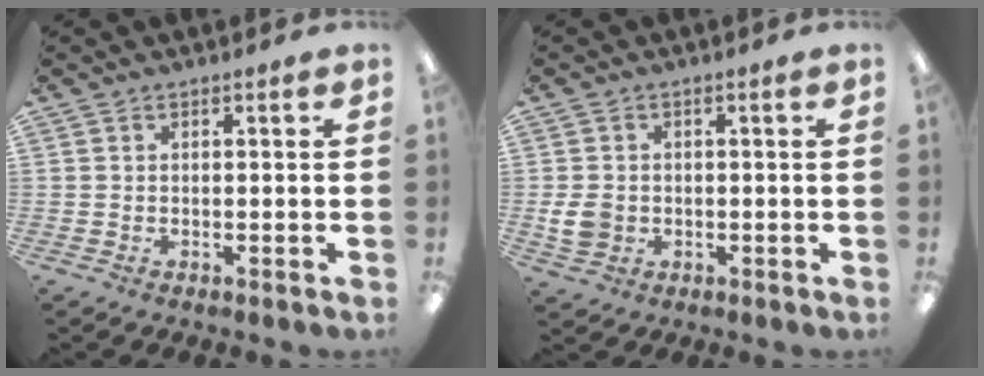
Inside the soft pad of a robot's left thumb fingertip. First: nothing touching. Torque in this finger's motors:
{"motor_torque": [-0.53, 0.75, 0.62, -0.20, 0.04]}